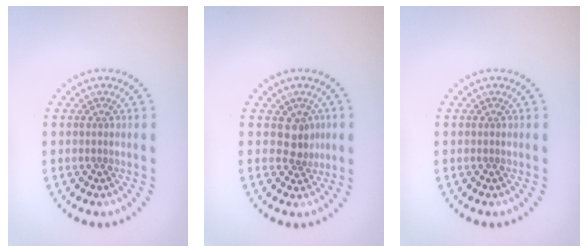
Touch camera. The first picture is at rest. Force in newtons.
{"total": 2.1, "press": 1.6, "slide": 1.4}
{"total": 0.0}